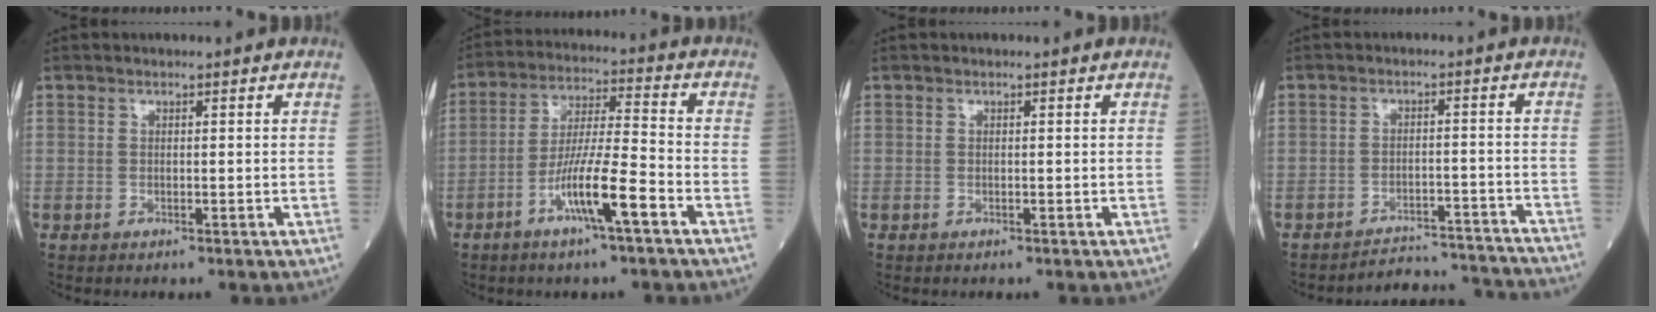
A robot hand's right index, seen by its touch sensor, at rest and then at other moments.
{"total": 10.2, "force": [-4.8, 0.2, 8.9], "torque": [-0.170, -0.002, -0.092]}
{"total": 0.0}
{"total": 10.9, "force": [-10.9, 0.7, -0.5], "torque": [0.016, 0.024, -0.138]}